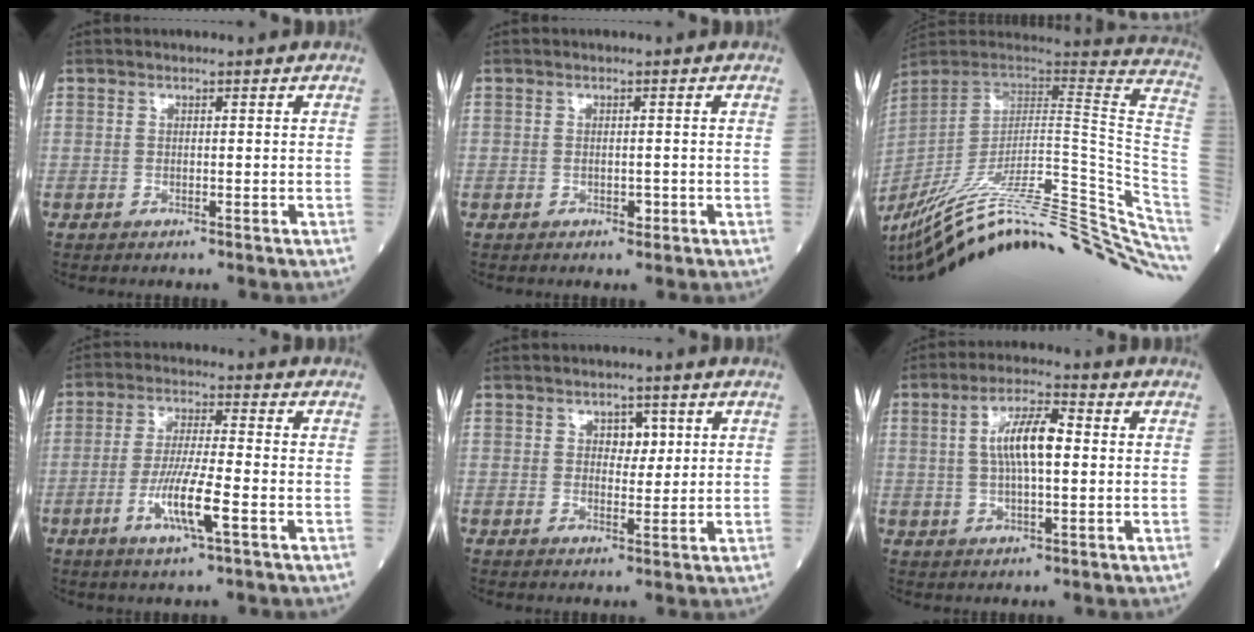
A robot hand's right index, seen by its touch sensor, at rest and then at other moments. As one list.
[{"total": 1.1, "force": [-0.4, 0.8, 0.7], "torque": [-0.009, 0.001, -0.003]}, {"total": 40.7, "force": [-32.3, 3.7, 24.3], "torque": [-0.268, -0.050, -0.450]}, {"total": 8.2, "force": [-3.1, 0.3, 7.6], "torque": [-0.149, -0.010, -0.058]}, {"total": 3.1, "force": [1.1, 2.0, 2.1], "torque": [-0.021, 0.003, 0.015]}, {"total": 7.8, "force": [1.0, 2.0, 7.5], "torque": [-0.144, 0.016, 0.016]}]